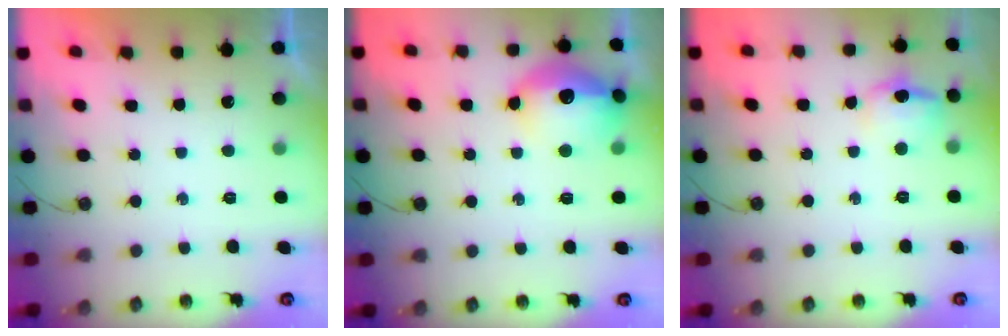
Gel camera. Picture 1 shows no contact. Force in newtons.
{"total": 16.0, "press": 16.0, "slide": 1.3}
{"total": 9.8, "press": 9.8, "slide": 1.2}